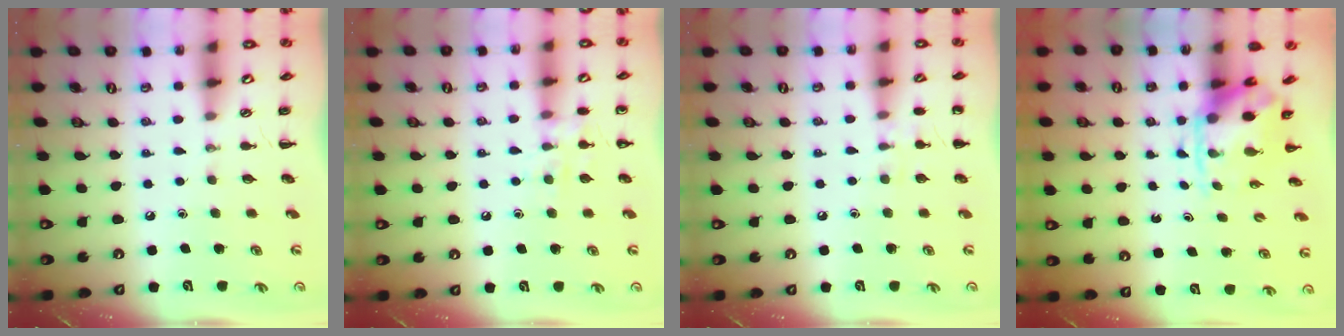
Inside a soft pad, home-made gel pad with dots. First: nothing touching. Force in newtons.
{"total": 8.4, "press": 8.3, "slide": 1.1}
{"total": 6.8, "press": 6.5, "slide": 2.0}
{"total": 3.7, "press": 3.6, "slide": 0.9}